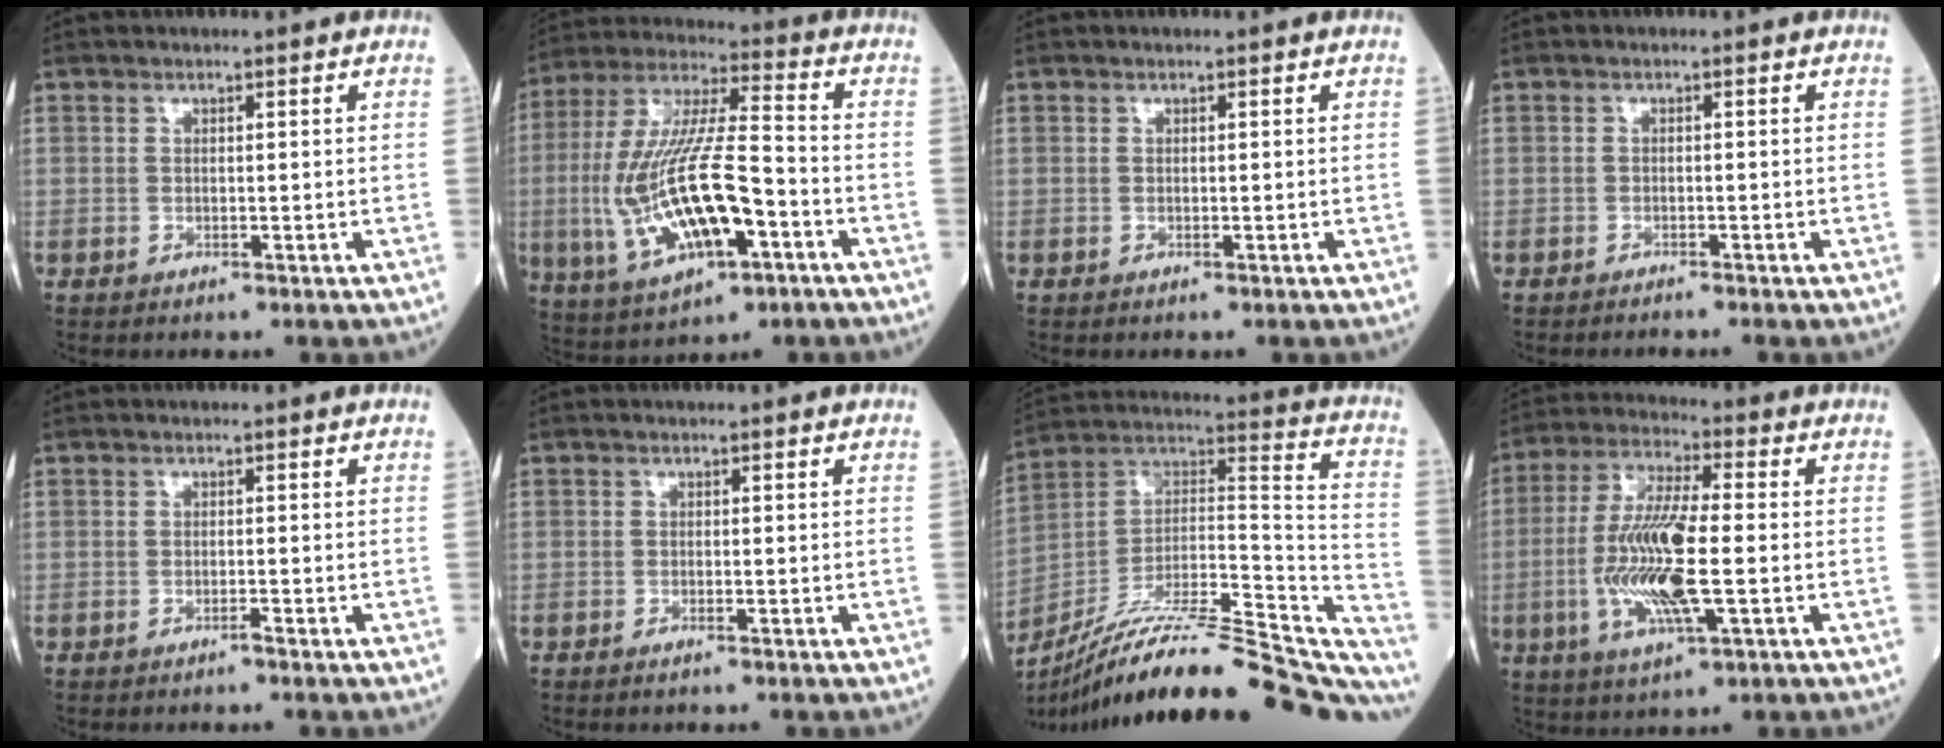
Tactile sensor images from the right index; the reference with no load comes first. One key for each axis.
{"total": 19.0, "fx": -4.8, "fy": 5.1, "fz": 17.7, "tx": -0.373, "ty": -0.005, "tz": -0.078}
{"total": 0.0}
{"total": 2.0, "fx": -1.9, "fy": -0.2, "fz": 0.6, "tx": -0.005, "ty": -0.002, "tz": -0.024}
{"total": 0.7, "fx": -0.5, "fy": -0.1, "fz": 0.5, "tx": -0.010, "ty": -0.001, "tz": -0.010}
{"total": 0.8, "fx": -0.5, "fy": 0.1, "fz": 0.6, "tx": -0.014, "ty": -0.001, "tz": -0.008}
{"total": 36.6, "fx": -31.7, "fy": 5.1, "fz": 17.5, "tx": -0.219, "ty": -0.016, "tz": -0.458}
{"total": 13.5, "fx": -2.3, "fy": 2.1, "fz": 13.2, "tx": -0.271, "ty": -0.009, "tz": -0.045}